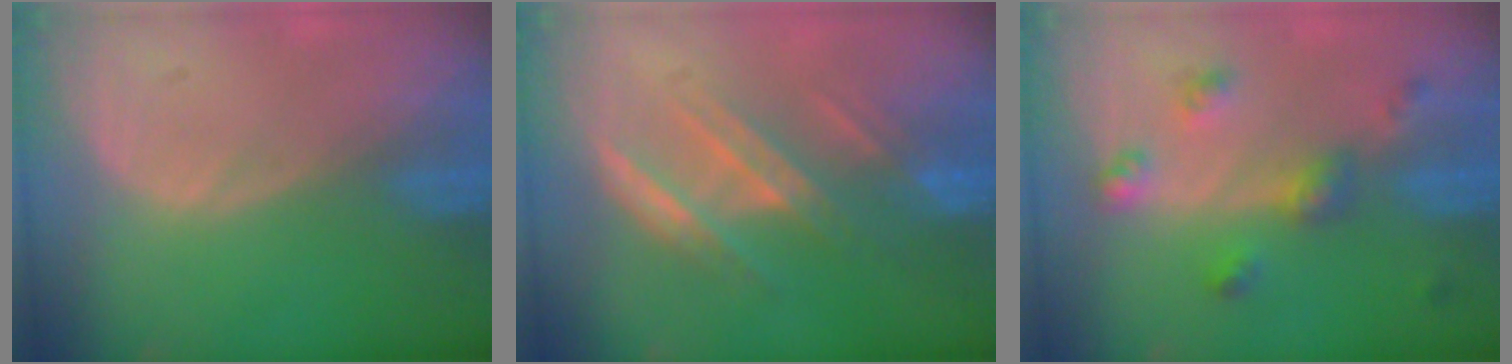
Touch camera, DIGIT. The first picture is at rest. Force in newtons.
{"total": 7.1, "press": 6.5, "slide": 3.0}
{"total": 5.0, "press": 4.9, "slide": 0.6}